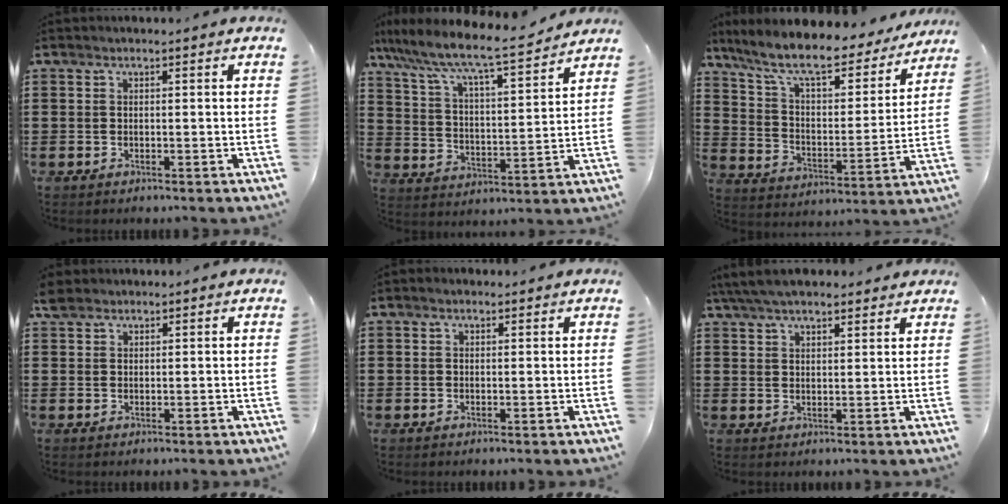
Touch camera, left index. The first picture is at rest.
{"total": 7.3, "force": [6.6, 0.2, 3.2], "torque": [-0.093, -0.050, 0.104]}
{"total": 10.3, "force": [8.7, 1.5, 5.2], "torque": [-0.136, -0.052, 0.149]}
{"total": 2.4, "force": [2.0, 1.2, 0.6], "torque": [-0.019, 0.007, 0.038]}
{"total": 0.8, "force": [0.7, 0.4, 0.3], "torque": [-0.007, 0.002, 0.013]}
{"total": 5.7, "force": [5.1, 1.3, 2.2], "torque": [-0.058, -0.006, 0.096]}